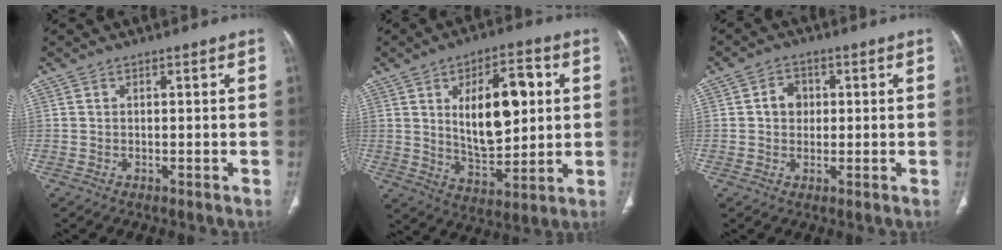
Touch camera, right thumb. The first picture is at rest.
{"total": 16.3, "force": [3.4, 8.1, 13.7], "torque": [-0.183, -0.009, 0.063]}
{"total": 3.9, "force": [0.5, 3.3, 2.0], "torque": [-0.013, 0.007, 0.004]}